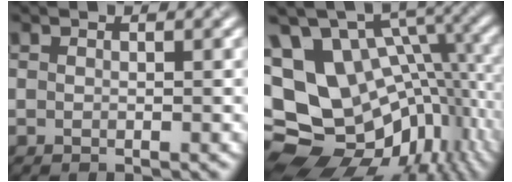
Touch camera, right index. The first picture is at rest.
{"total": 17.1, "force": [-3.9, 11.8, 11.8], "torque": [-0.200, 0.006, -0.014]}